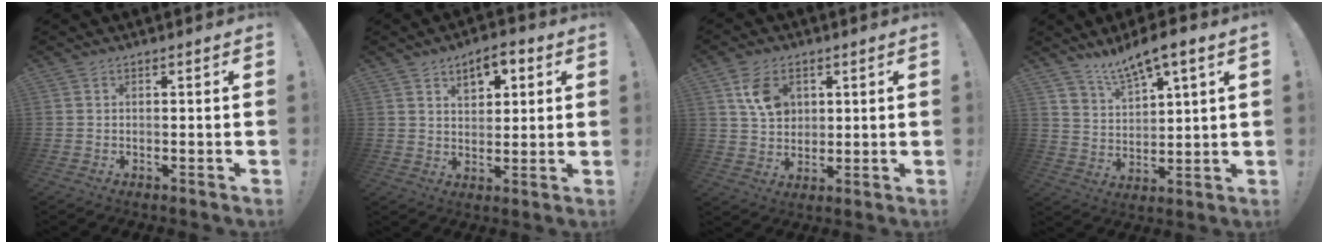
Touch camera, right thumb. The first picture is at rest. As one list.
[{"total": 7.6, "force": [4.1, 4.5, 4.4], "torque": [-0.052, -0.016, 0.070]}, {"total": 9.2, "force": [3.8, 6.7, 5.0], "torque": [-0.070, -0.006, 0.073]}, {"total": 8.5, "force": [7.3, 2.2, 3.9], "torque": [-0.081, -0.045, 0.132]}]